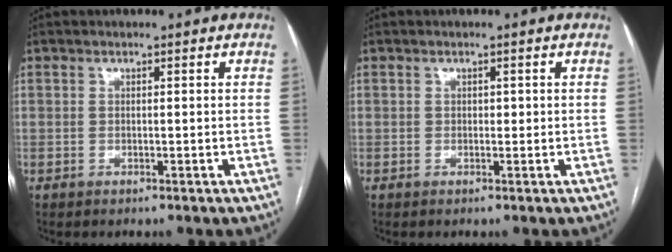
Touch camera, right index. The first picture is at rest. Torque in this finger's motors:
{"motor_torque": [0.07, 0.02, 0.03, 0.01]}